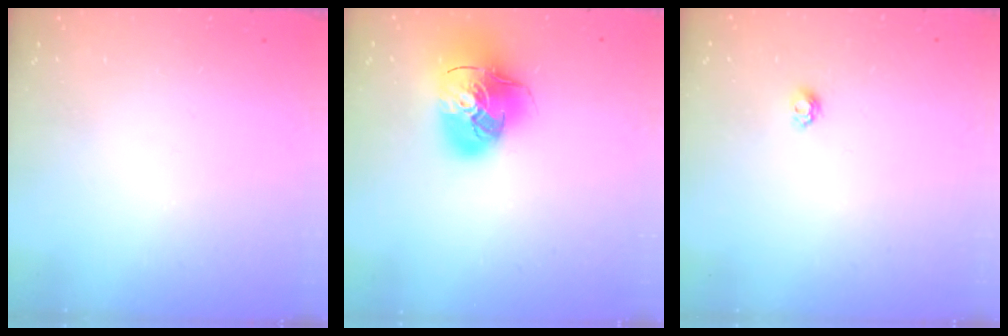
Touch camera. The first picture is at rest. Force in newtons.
{"total": 17.4, "press": 17.2, "slide": 2.7}
{"total": 4.2, "press": 4.1, "slide": 0.4}